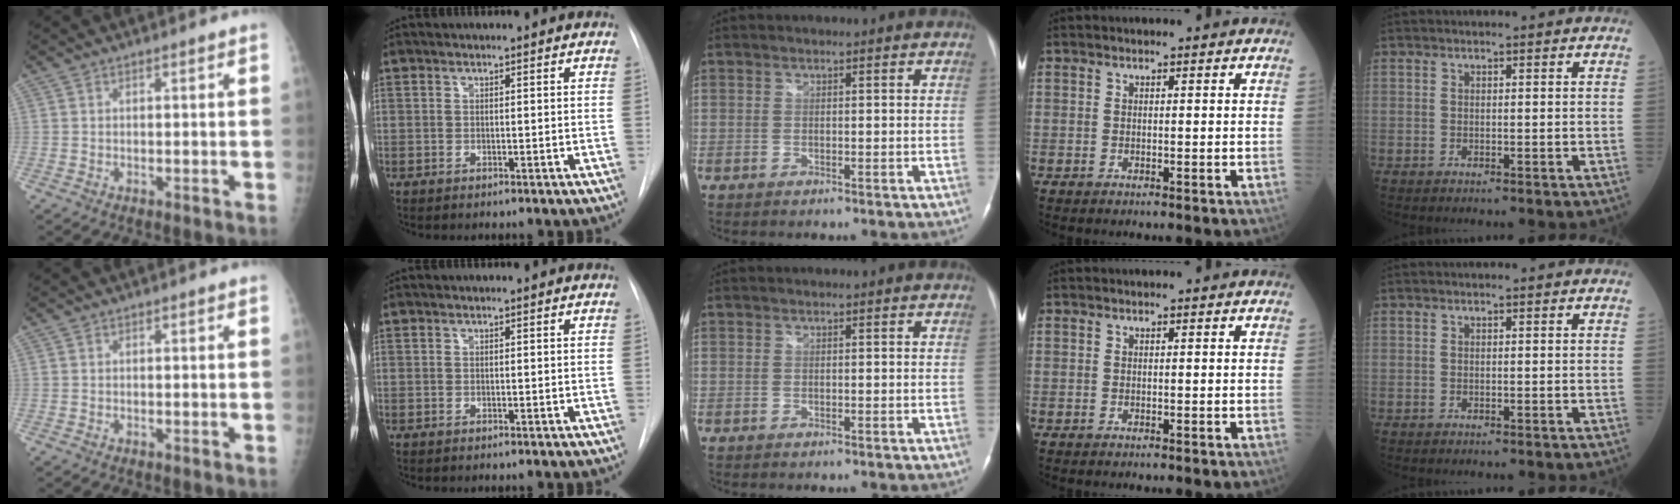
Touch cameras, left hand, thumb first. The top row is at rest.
{}